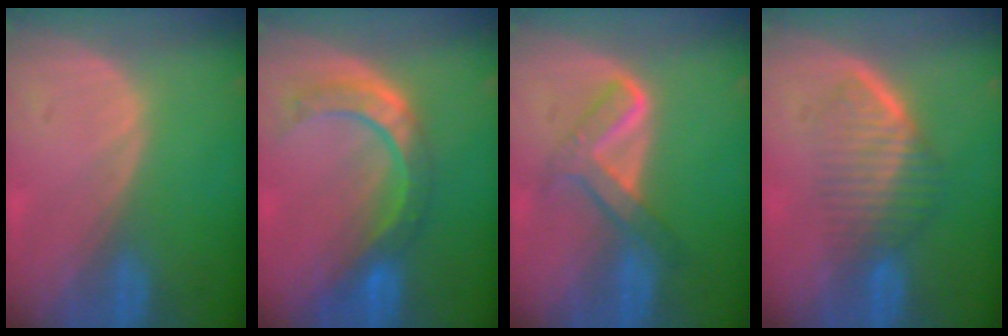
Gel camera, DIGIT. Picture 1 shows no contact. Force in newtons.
{"total": 8.5, "press": 7.2, "slide": 4.6}
{"total": 5.4, "press": 5.4, "slide": 0.1}
{"total": 6.8, "press": 5.9, "slide": 3.4}